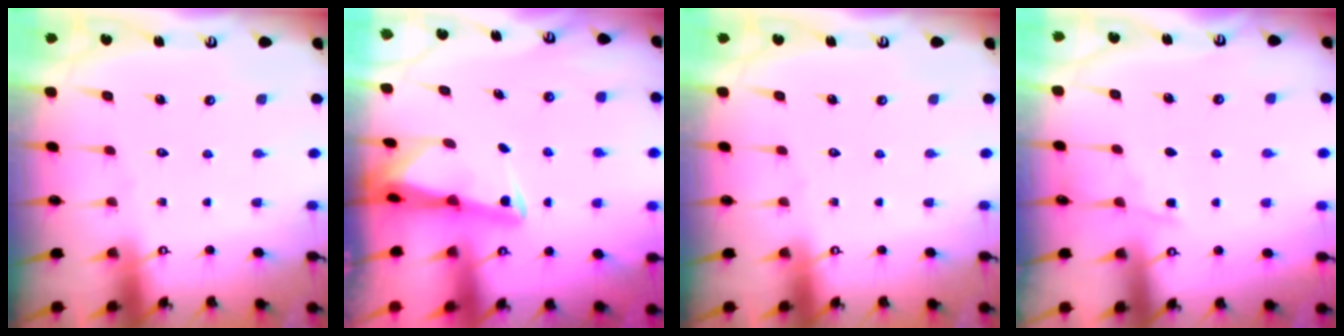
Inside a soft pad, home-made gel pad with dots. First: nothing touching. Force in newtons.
{"total": 2.3, "press": 2.2, "slide": 0.5}
{"total": 0.0}
{"total": 4.7, "press": 4.6, "slide": 0.6}